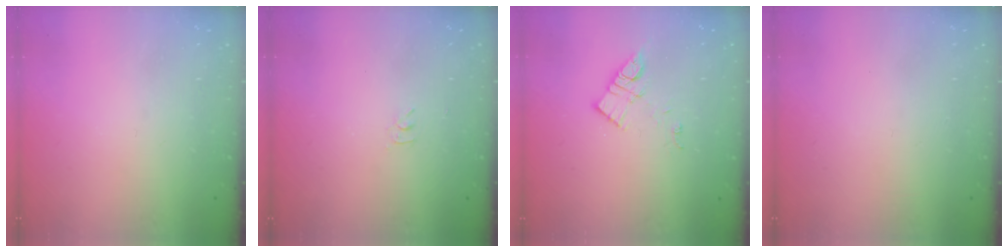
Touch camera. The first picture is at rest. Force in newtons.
{"total": 2.8, "press": 2.8, "slide": 0.4}
{"total": 10.4, "press": 10.4, "slide": 0.6}
{"total": 1.6, "press": 1.6, "slide": 0.1}